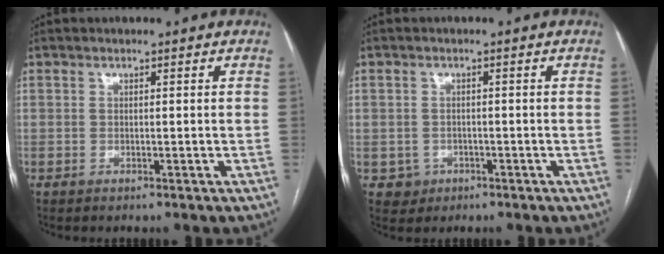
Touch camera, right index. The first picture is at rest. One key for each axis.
{"total": 3.2, "fx": -1.0, "fy": 3.0, "fz": 0.1, "tx": 0.009, "ty": 0.012, "tz": -0.009}